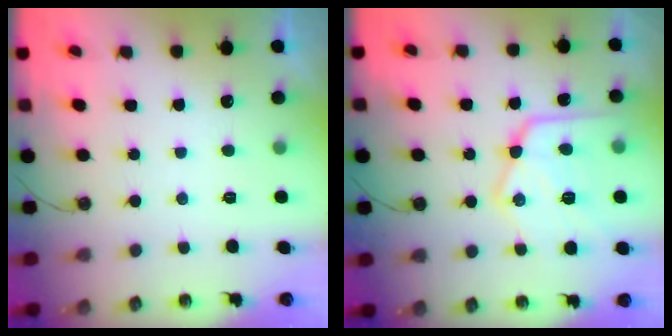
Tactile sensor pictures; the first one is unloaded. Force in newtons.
{"total": 20.6, "press": 20.6, "slide": 1.9}